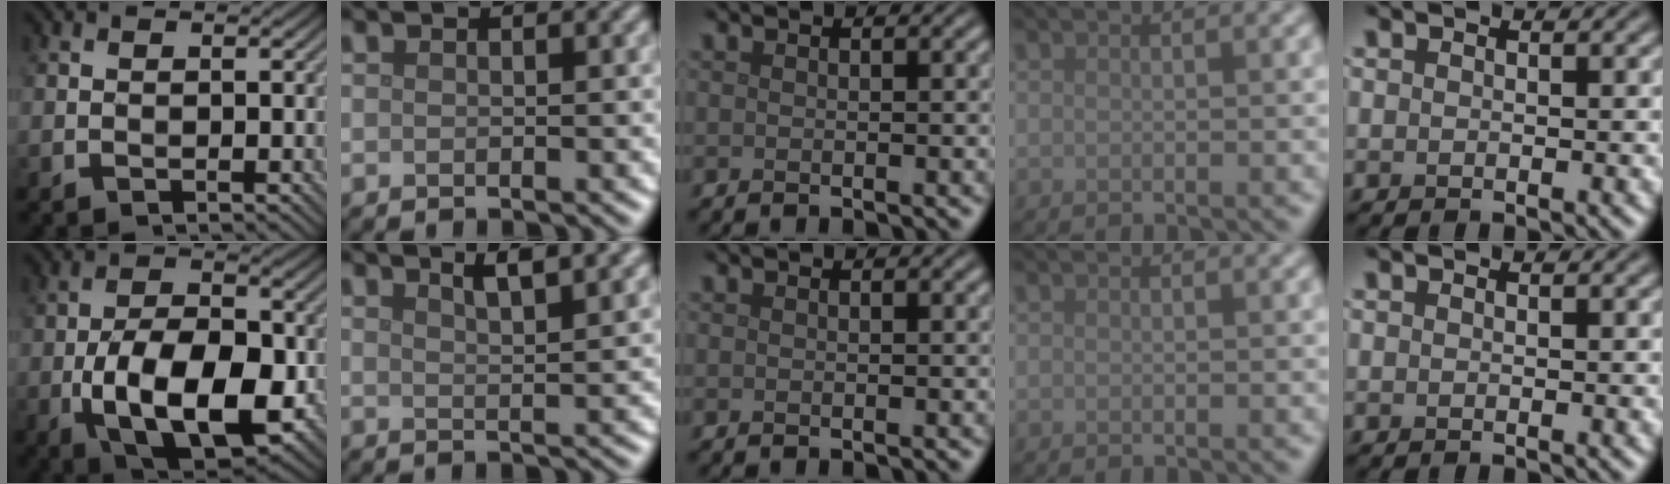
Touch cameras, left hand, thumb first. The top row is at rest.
{"thumb": {"total": 13.2, "force": [-4.3, 6.5, 10.6], "torque": [-0.197, -0.019, -0.078]}, "index": {"total": 4.3, "force": [3.0, 1.1, 2.9], "torque": [-0.024, 0.022, 0.028]}}